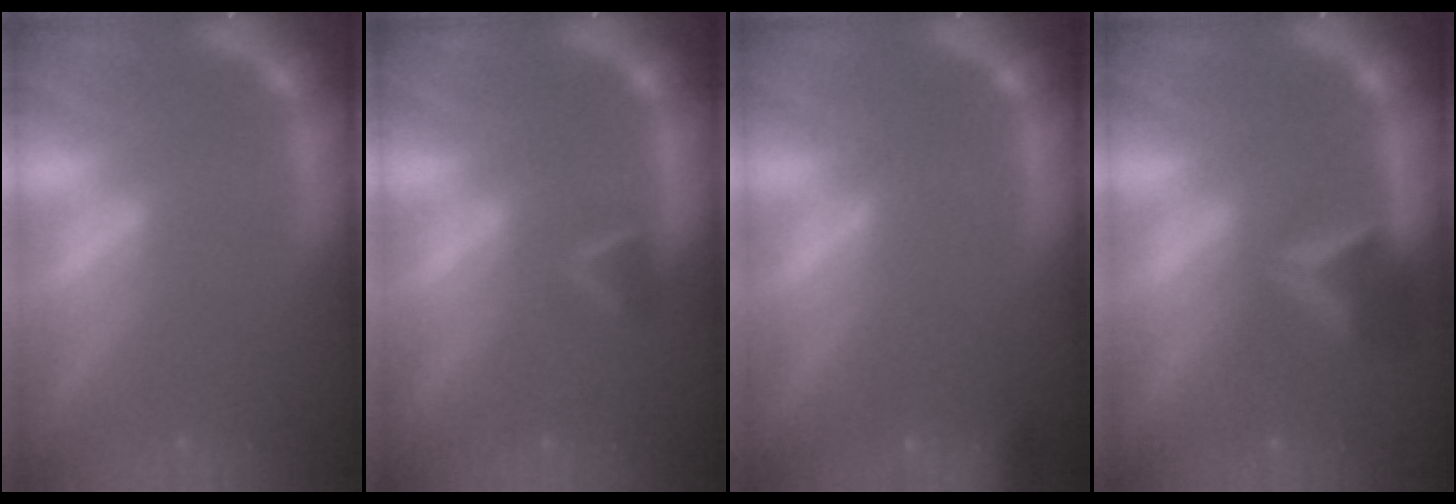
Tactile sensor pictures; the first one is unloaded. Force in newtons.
{"total": 1.9}
{"total": 4.9}
{"total": 4.4}